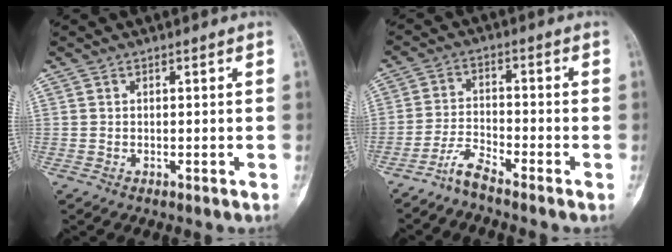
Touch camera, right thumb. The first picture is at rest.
{"total": 4.3, "force": [-3.9, -0.1, 1.9], "torque": [-0.045, 0.016, -0.086]}